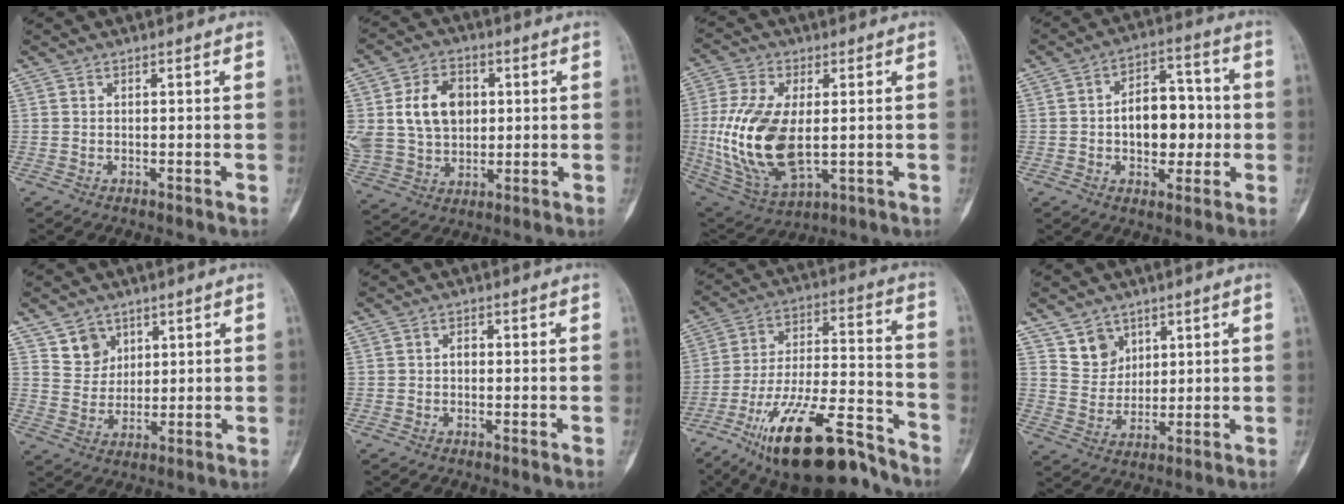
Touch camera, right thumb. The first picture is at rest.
{"total": 14.8, "force": [2.9, 11.0, 9.5], "torque": [-0.159, 0.002, 0.062]}
{"total": 19.6, "force": [0.0, 10.5, 16.5], "torque": [-0.347, -0.013, 0.017]}
{"total": 12.3, "force": [-0.7, 7.9, 9.5], "torque": [-0.100, 0.027, -0.011]}
{"total": 5.7, "force": [3.4, 4.4, 1.0], "torque": [0.008, -0.026, 0.068]}
{"total": 1.2, "force": [-0.1, 0.9, 0.8], "torque": [-0.007, 0.004, -0.005]}
{"total": 22.6, "force": [-15.3, 7.3, 14.8], "torque": [-0.250, 0.082, -0.259]}
{"total": 6.1, "force": [3.8, 4.6, 1.2], "torque": [0.007, -0.031, 0.080]}